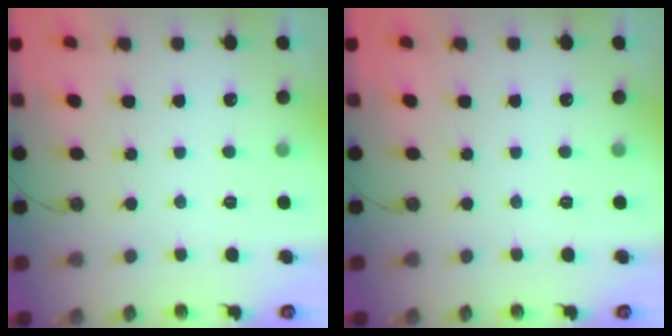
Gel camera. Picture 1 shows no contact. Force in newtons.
{"total": 0.0}